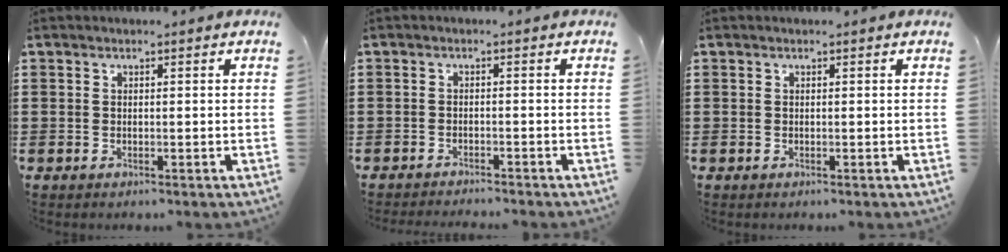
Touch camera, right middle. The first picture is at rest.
{"total": 1.3, "force": [-1.3, -0.2, 0.1], "torque": [-0.003, 0.002, -0.026]}
{"total": 0.0}